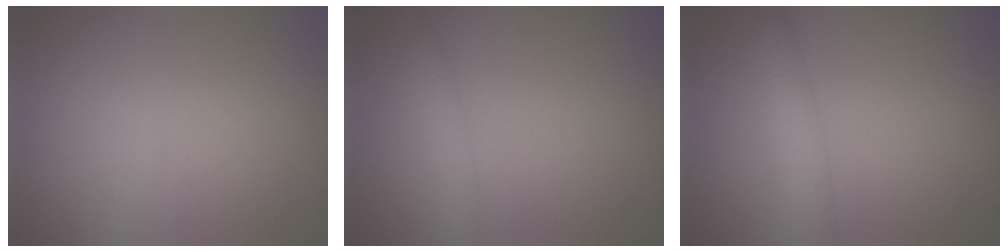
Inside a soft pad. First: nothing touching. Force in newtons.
{"total": 1.2, "press": 1.2, "slide": 0.1}
{"total": 1.8, "press": 1.7, "slide": 0.2}